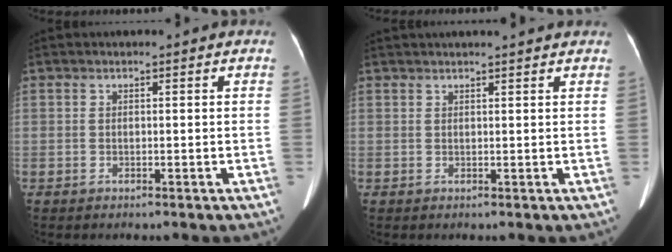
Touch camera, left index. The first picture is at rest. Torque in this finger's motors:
{"motor_torque": [0.50, -0.73, 0.18, 0.02]}